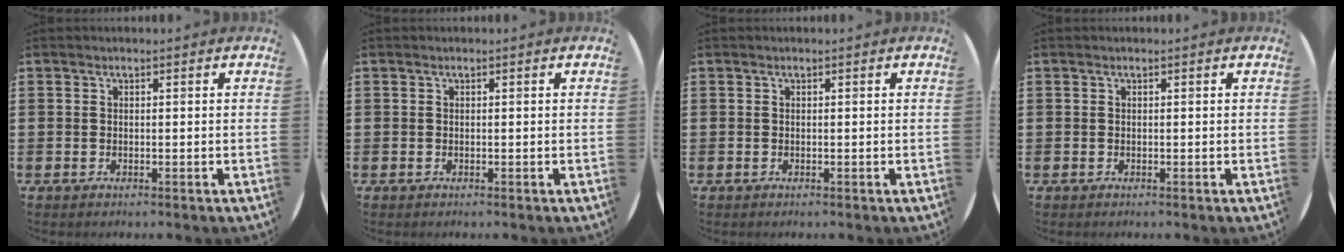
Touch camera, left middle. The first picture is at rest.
{"total": 0.0}
{"total": 0.0}
{"total": 0.0}